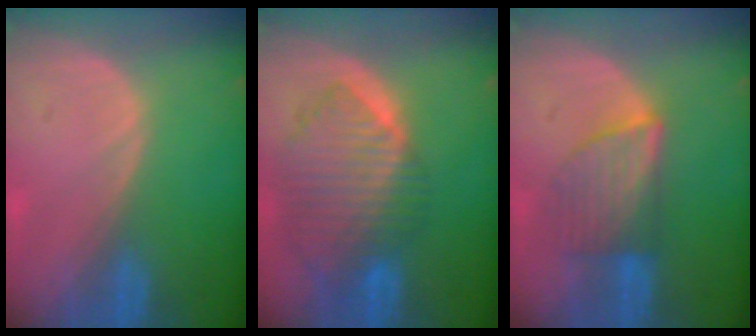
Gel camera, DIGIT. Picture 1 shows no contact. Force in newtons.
{"total": 10.2, "press": 8.8, "slide": 5.1}
{"total": 6.1, "press": 6.1, "slide": 0.3}